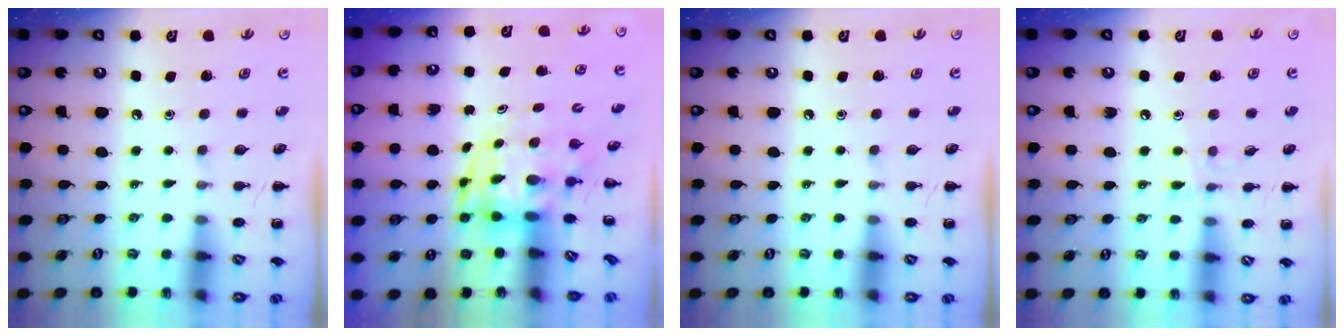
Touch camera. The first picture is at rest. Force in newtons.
{"total": 3.6, "press": 3.5, "slide": 0.8}
{"total": 0.0}
{"total": 6.7, "press": 6.5, "slide": 1.7}